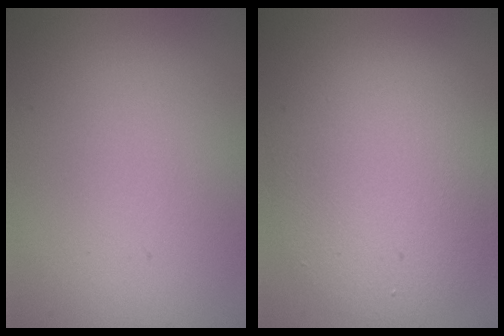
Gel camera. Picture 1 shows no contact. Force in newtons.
{"total": 7.3, "press": 7.3, "slide": 0.4}